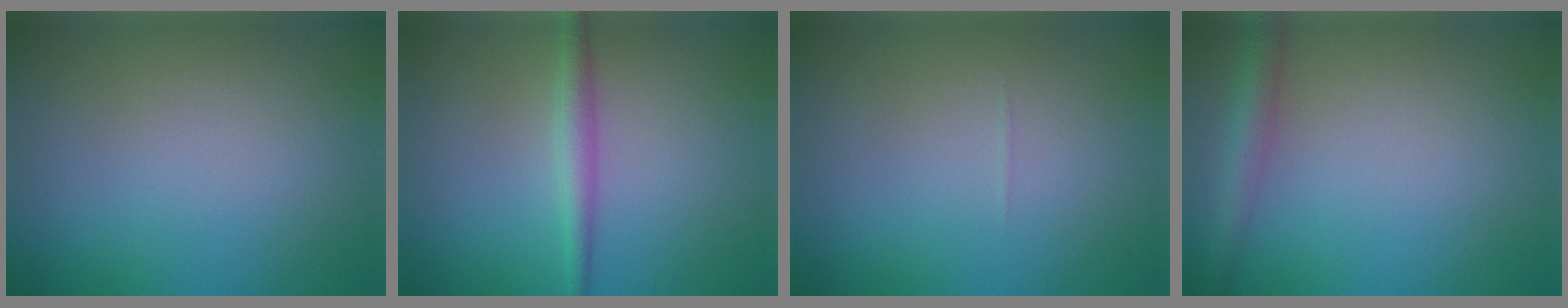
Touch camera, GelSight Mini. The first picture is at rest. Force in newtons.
{"total": 2.0, "press": 2.0, "slide": 0.0}
{"total": 0.0}
{"total": 2.9, "press": 2.9, "slide": 0.1}